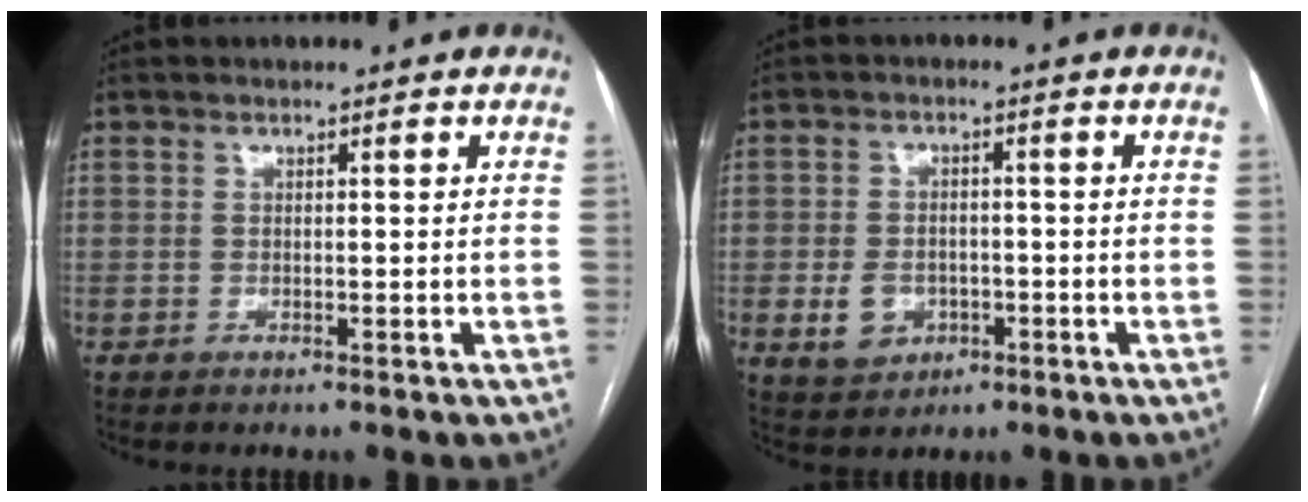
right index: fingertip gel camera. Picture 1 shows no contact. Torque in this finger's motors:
{"motor_torque": [-0.02, -0.18, -0.48, -0.21]}